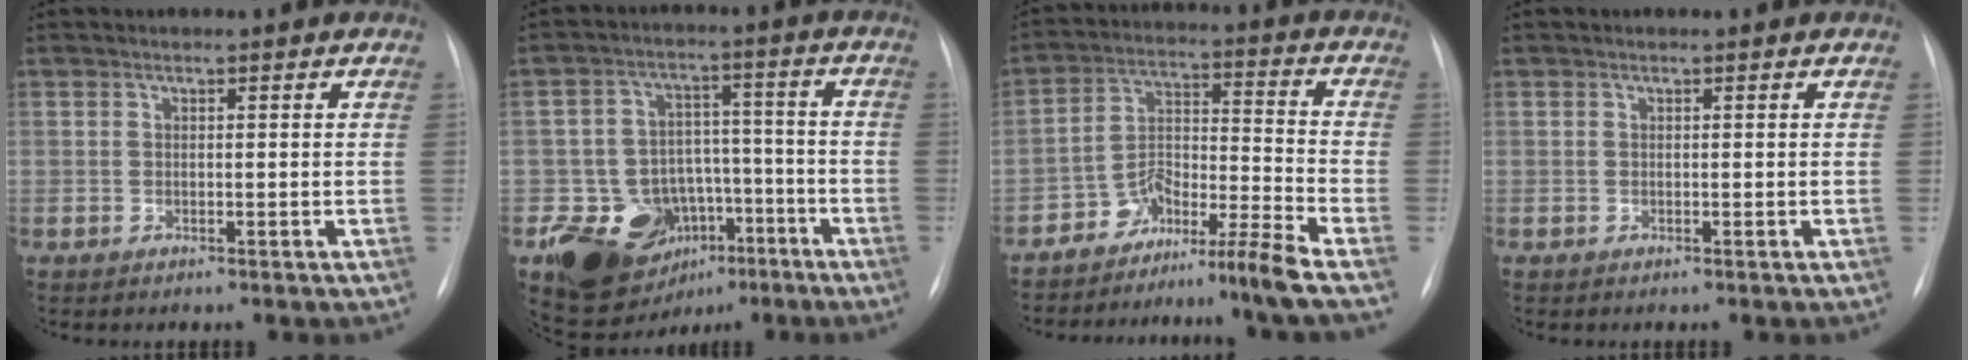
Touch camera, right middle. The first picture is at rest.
{"total": 13.7, "force": [-6.5, 10.7, 5.4], "torque": [-0.080, 0.052, -0.088]}
{"total": 8.5, "force": [-7.4, -1.6, 3.9], "torque": [-0.066, 0.023, -0.129]}
{"total": 0.0}